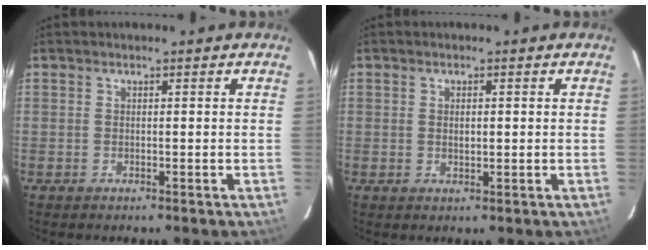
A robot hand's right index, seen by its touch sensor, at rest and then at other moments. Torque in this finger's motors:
{"motor_torque": [-0.05, -0.01, -0.05, 0.00]}